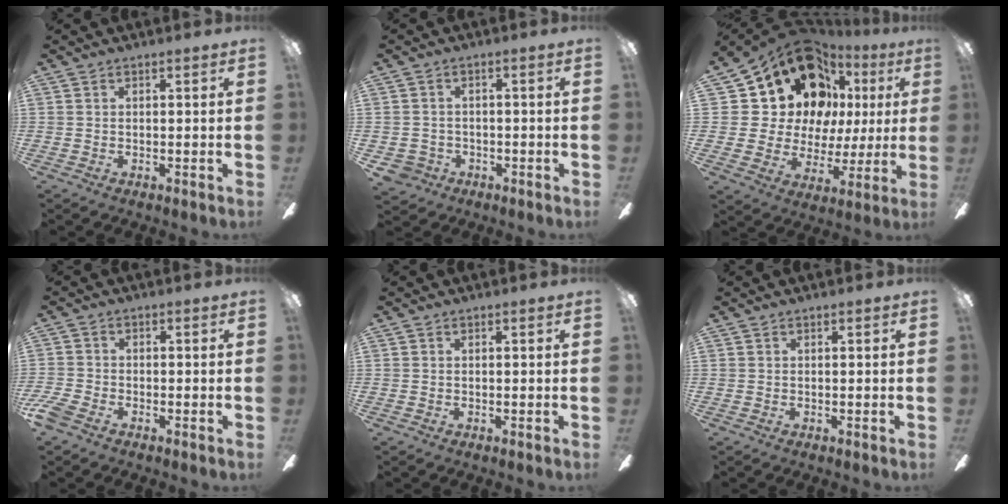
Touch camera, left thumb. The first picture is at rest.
{"total": 3.5, "force": [-1.7, 3.1, 0.7], "torque": [-0.027, 0.006, -0.034]}
{"total": 18.8, "force": [10.6, 12.5, 9.1], "torque": [-0.177, -0.060, 0.207]}
{"total": 3.8, "force": [-2.6, 1.9, 2.0], "torque": [-0.054, 0.007, -0.053]}
{"total": 0.0}
{"total": 0.0}